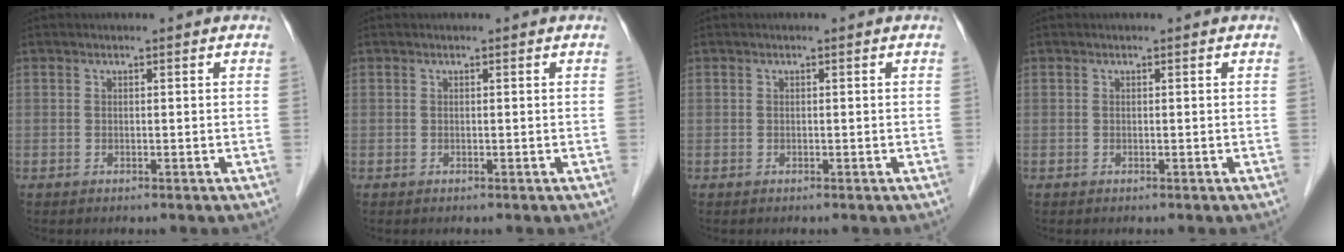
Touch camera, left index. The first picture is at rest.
{"total": 0.0}
{"total": 0.0}
{"total": 0.0}